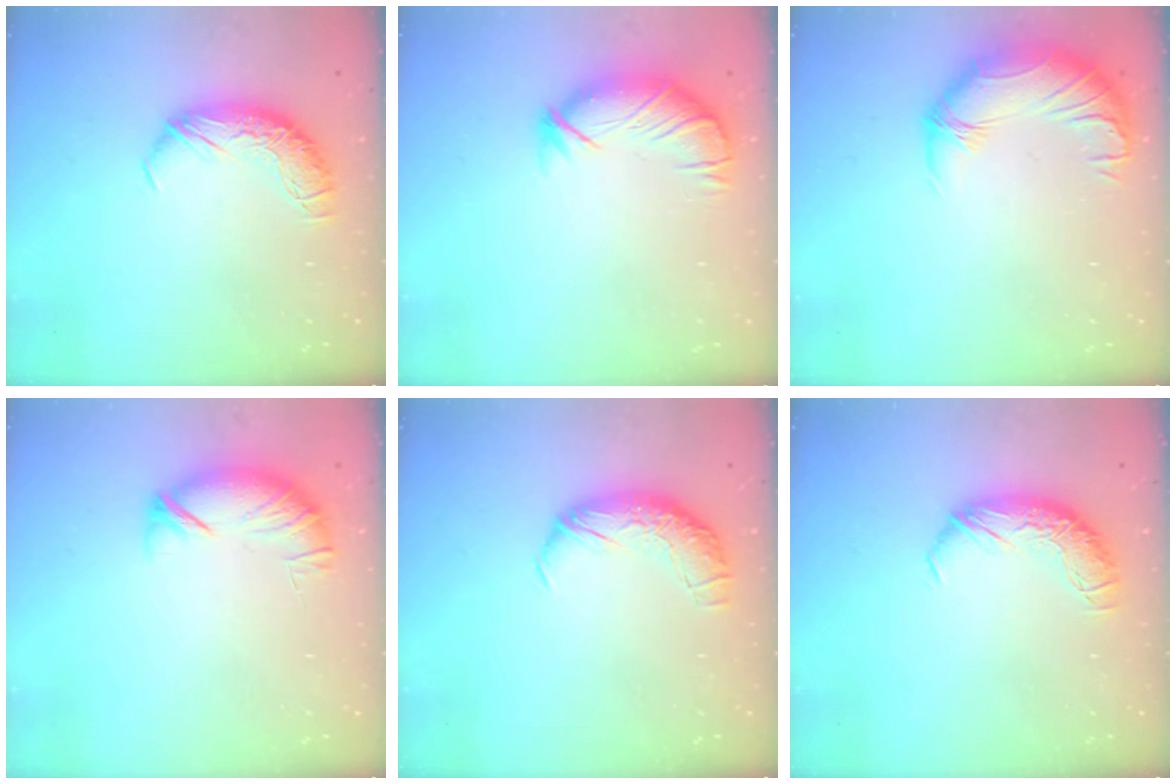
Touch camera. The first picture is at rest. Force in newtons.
{"total": 3.3, "press": 2.6, "slide": 2.1}
{"total": 2.4, "press": 0.8, "slide": 2.3}
{"total": 5.3, "press": 4.9, "slide": 2.0}
{"total": 2.5, "press": 1.2, "slide": 2.2}
{"total": 0.0}